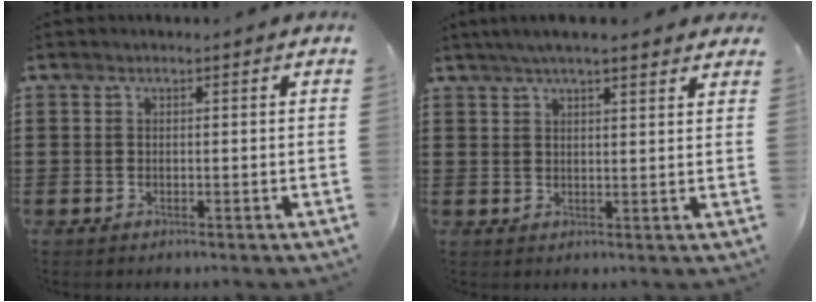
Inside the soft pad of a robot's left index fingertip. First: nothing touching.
{"total": 4.2, "force": [3.5, 0.8, 2.2], "torque": [-0.051, 0.002, 0.063]}